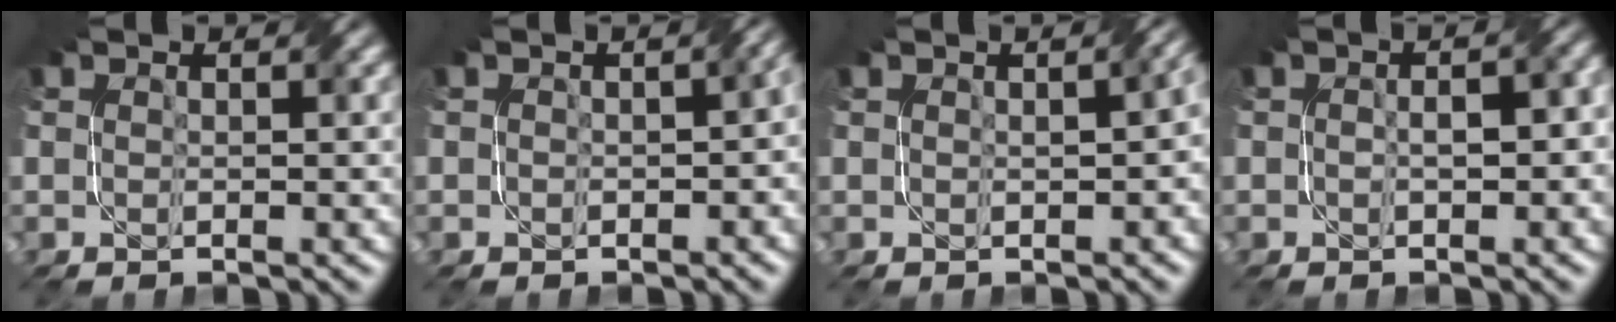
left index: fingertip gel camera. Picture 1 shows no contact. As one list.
[{"total": 3.4, "force": [0.0, 2.0, 2.8], "torque": [-0.016, 0.001, 0.005]}, {"total": 2.8, "force": [0.2, 1.1, 2.6], "torque": [-0.027, 0.007, 0.010]}, {"total": 3.8, "force": [-0.2, 1.9, 3.3], "torque": [-0.044, 0.009, -0.004]}]